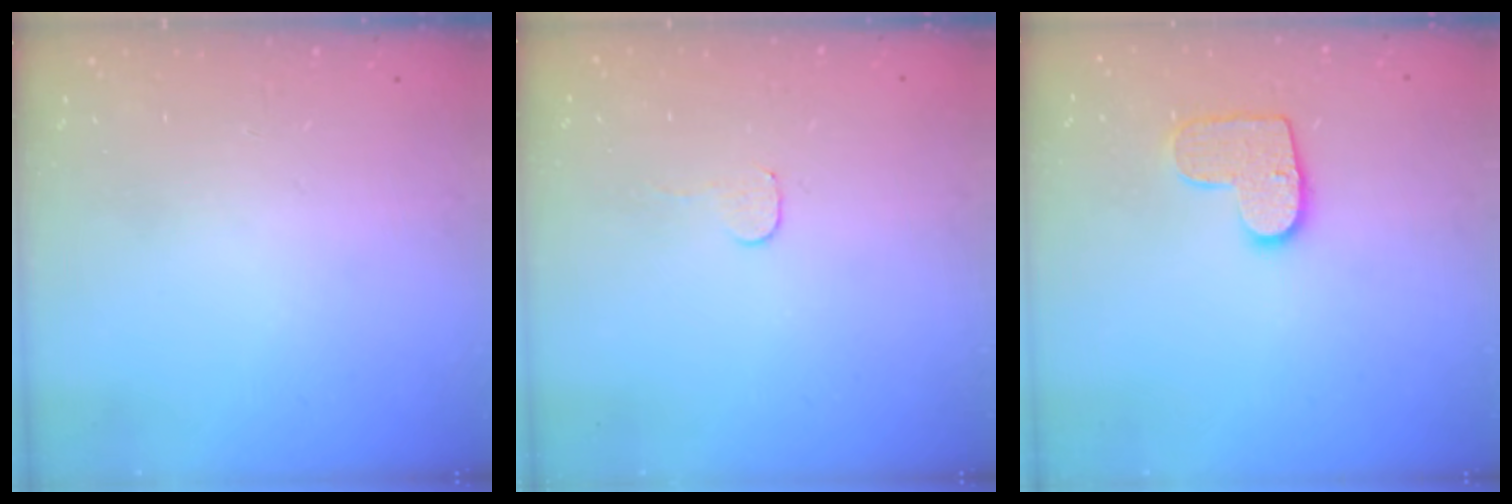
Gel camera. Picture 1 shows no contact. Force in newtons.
{"total": 3.2, "press": 3.1, "slide": 0.3}
{"total": 10.0, "press": 10.0, "slide": 0.5}